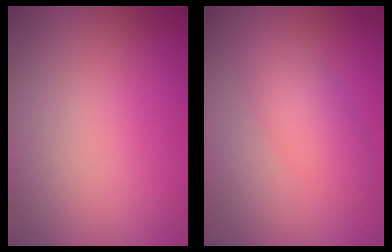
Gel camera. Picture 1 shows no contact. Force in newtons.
{"total": 2.8, "press": 2.8, "slide": 0.1}